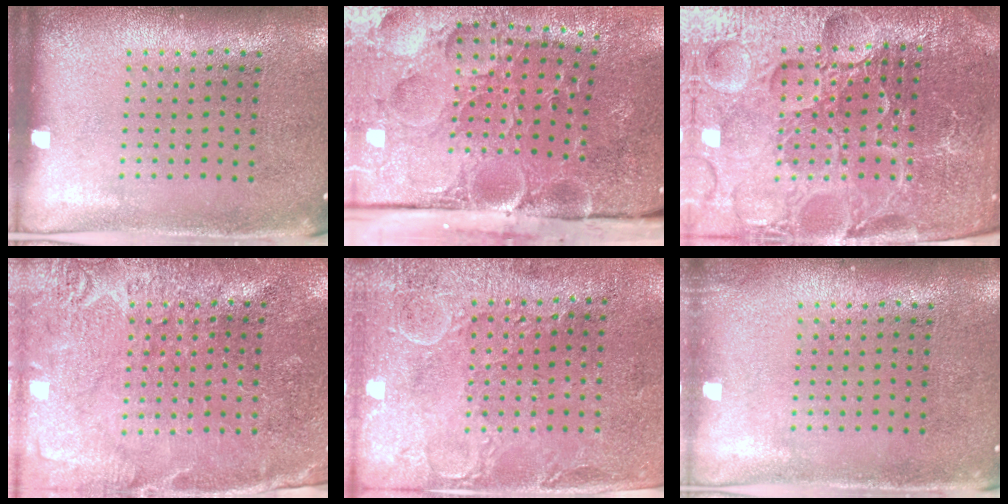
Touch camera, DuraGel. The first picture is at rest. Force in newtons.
{"total": 5.1, "press": 4.0, "slide": 3.1}
{"total": 6.0, "press": 5.4, "slide": 2.7}
{"total": 3.1, "press": 3.1, "slide": 0.4}
{"total": 2.9, "press": 2.6, "slide": 1.2}
{"total": 0.7, "press": 0.7, "slide": 0.1}